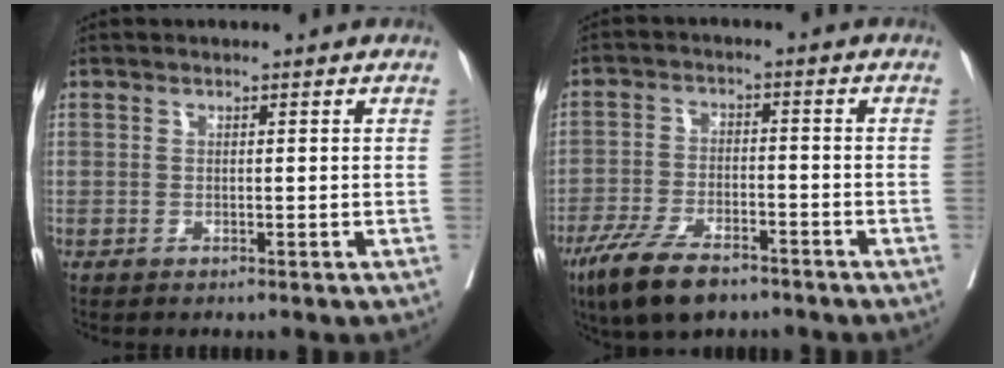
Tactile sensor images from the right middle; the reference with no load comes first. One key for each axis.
{"total": 9.9, "fx": -7.1, "fy": 3.2, "fz": 6.1, "tx": -0.122, "ty": -0.016, "tz": -0.126}